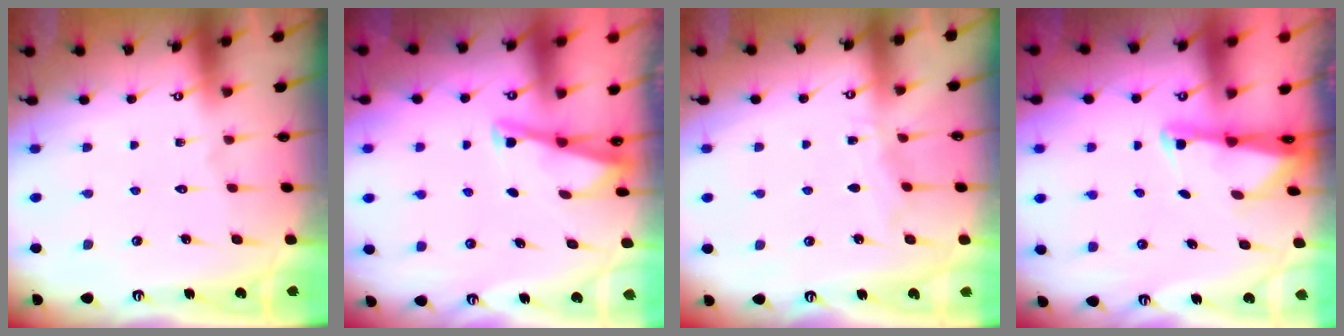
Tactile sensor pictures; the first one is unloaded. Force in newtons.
{"total": 2.9, "press": 2.9, "slide": 0.3}
{"total": 4.7, "press": 4.7, "slide": 0.4}
{"total": 1.8, "press": 1.8, "slide": 0.4}